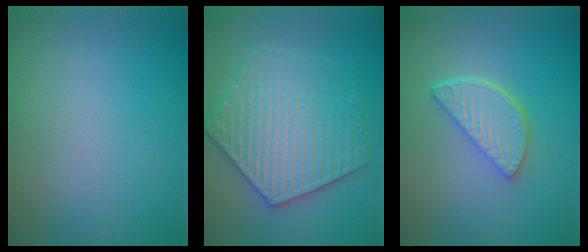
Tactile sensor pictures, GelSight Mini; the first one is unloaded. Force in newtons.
{"total": 5.6, "press": 5.5, "slide": 0.9}
{"total": 3.7, "press": 3.0, "slide": 2.2}